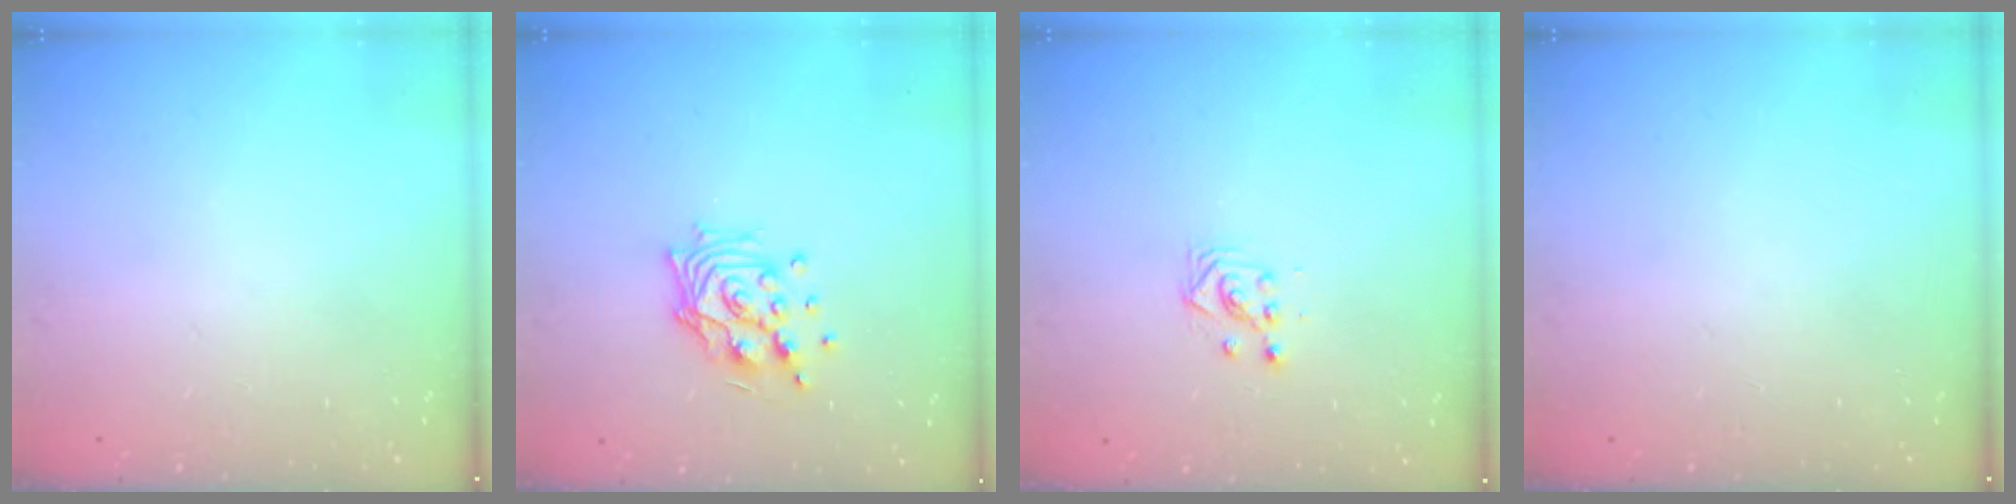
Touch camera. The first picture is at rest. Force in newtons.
{"total": 12.6, "press": 12.5, "slide": 1.7}
{"total": 3.0, "press": 3.0, "slide": 0.1}
{"total": 0.0}